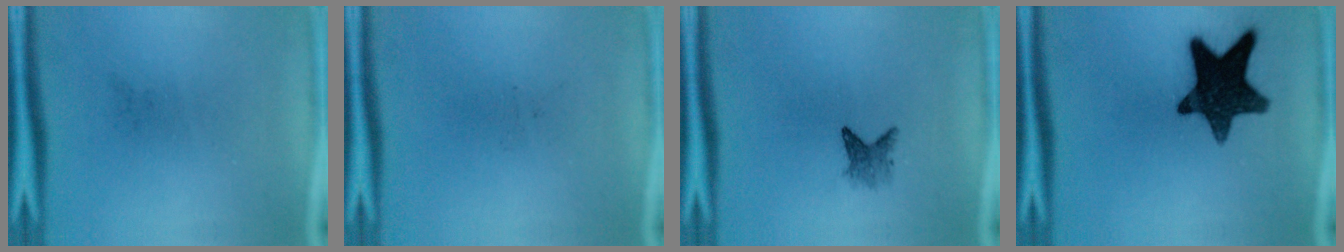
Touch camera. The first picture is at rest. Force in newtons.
{"total": 0.0}
{"total": 2.2}
{"total": 14.9}